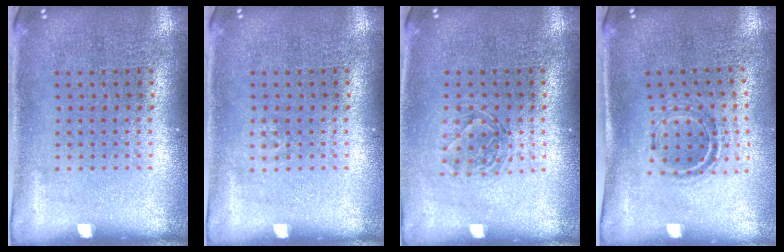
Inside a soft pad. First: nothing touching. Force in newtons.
{"total": 0.7, "press": 0.7, "slide": 0.1}
{"total": 1.3, "press": 1.1, "slide": 0.8}
{"total": 1.0, "press": 0.9, "slide": 0.3}